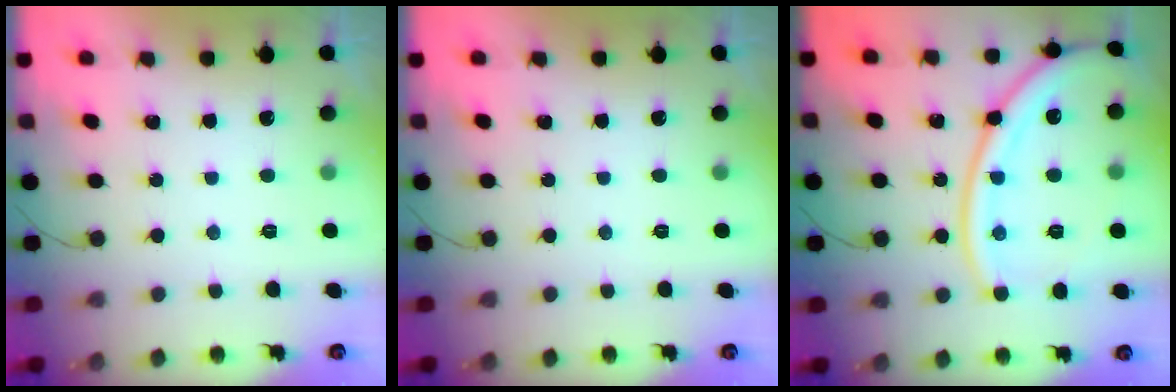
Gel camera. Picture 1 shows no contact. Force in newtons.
{"total": 0.0}
{"total": 18.4, "press": 18.3, "slide": 2.1}